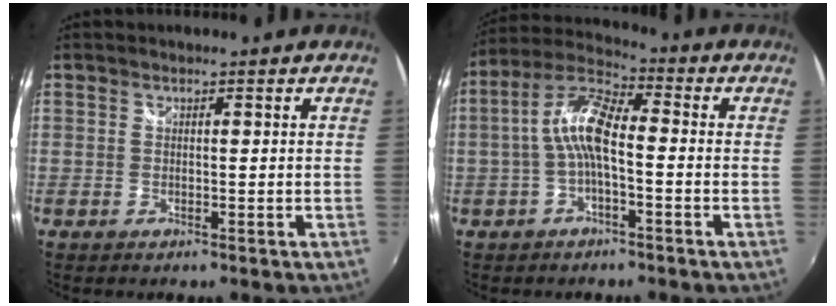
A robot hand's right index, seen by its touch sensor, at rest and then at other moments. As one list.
[{"total": 8.7, "force": [-1.3, 2.7, 8.1], "torque": [-0.180, 0.020, -0.027]}]